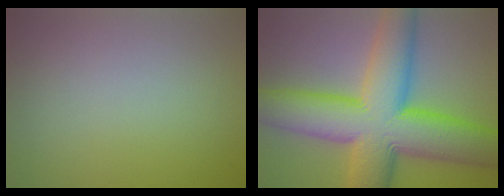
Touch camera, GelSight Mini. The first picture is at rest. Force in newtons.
{"total": 14.9, "press": 14.9, "slide": 0.3}